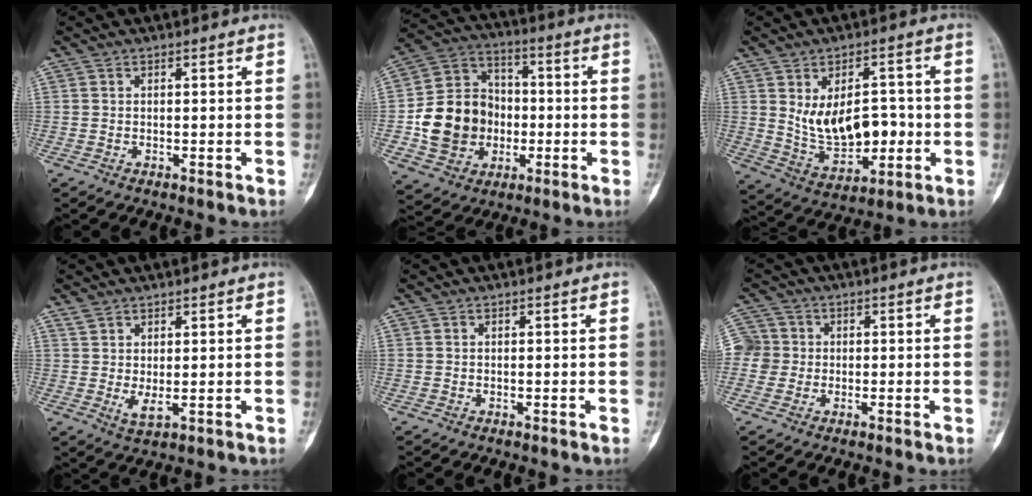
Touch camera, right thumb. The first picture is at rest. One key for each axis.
{"total": 16.5, "fx": -2.3, "fy": 14.0, "fz": 8.3, "tx": -0.117, "ty": 0.031, "tz": -0.036}
{"total": 13.2, "fx": 0.2, "fy": 8.1, "fz": 10.4, "tx": -0.138, "ty": 0.001, "tz": 0.025}
{"total": 3.4, "fx": 1.0, "fy": 1.4, "fz": 2.9, "tx": -0.061, "ty": -0.005, "tz": 0.029}
{"total": 0.0}
{"total": 5.3, "fx": -0.1, "fy": 5.2, "fz": 0.8, "tx": 0.003, "ty": 0.012, "tz": -0.010}